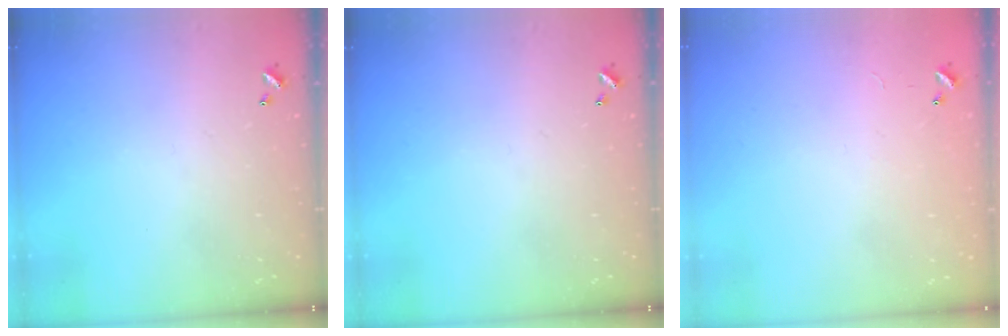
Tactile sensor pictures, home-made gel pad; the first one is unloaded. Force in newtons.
{"total": 0.0}
{"total": 7.2, "press": 7.2, "slide": 0.5}